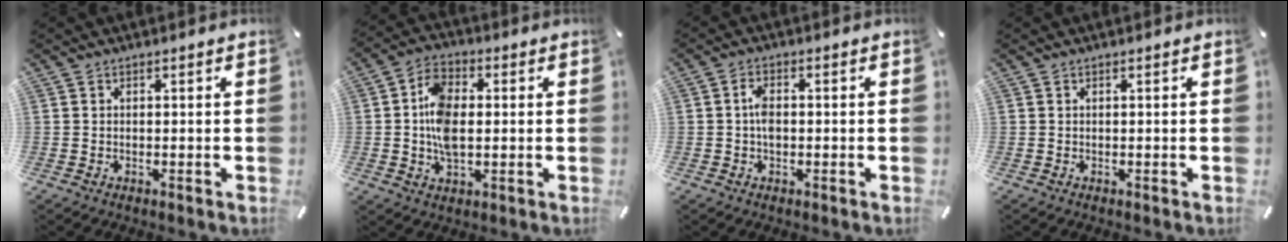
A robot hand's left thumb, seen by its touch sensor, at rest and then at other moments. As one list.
[{"total": 9.4, "force": [-0.1, 6.0, 7.3], "torque": [-0.151, 0.007, -0.004]}, {"total": 3.4, "force": [-0.2, 1.9, 2.8], "torque": [-0.054, 0.004, -0.004]}, {"total": 0.0}]